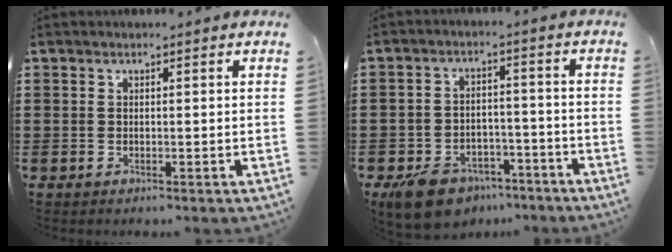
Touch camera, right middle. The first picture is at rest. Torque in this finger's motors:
{"motor_torque": [1.79, -0.35, 0.29, 0.10]}